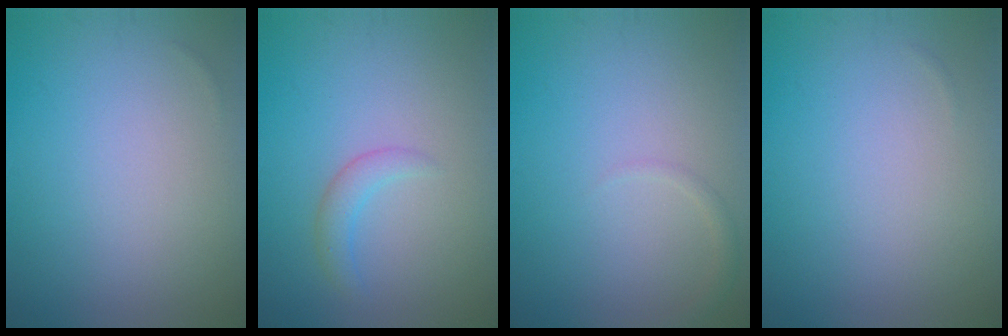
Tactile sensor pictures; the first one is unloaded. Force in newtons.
{"total": 1.6, "press": 1.6, "slide": 0.0}
{"total": 0.8, "press": 0.8, "slide": 0.1}
{"total": 0.0}